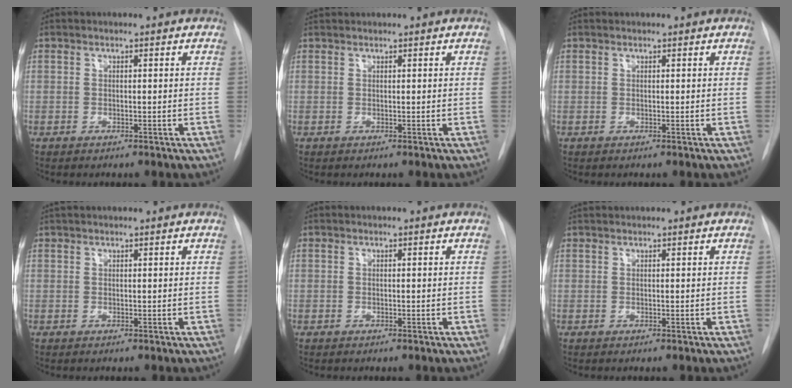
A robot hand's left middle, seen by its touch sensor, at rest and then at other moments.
{"total": 1.3, "force": [1.3, 0.0, 0.3], "torque": [-0.007, 0.021, 0.028]}
{"total": 0.5, "force": [0.5, 0.1, 0.0], "torque": [-0.002, 0.017, 0.013]}
{"total": 2.6, "force": [2.3, 0.4, 1.1], "torque": [-0.014, 0.031, 0.040]}
{"total": 0.0}
{"total": 1.7, "force": [1.6, 0.1, 0.5], "torque": [-0.007, 0.025, 0.031]}